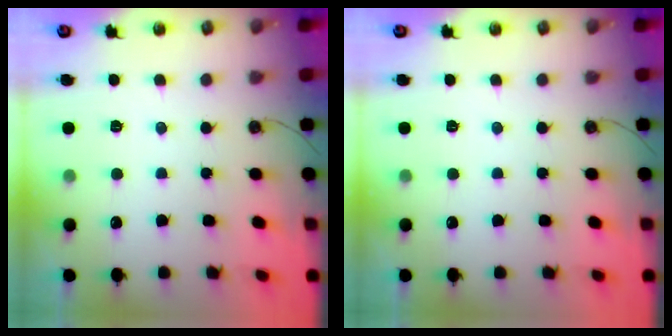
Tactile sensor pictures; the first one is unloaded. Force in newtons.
{"total": 0.0}